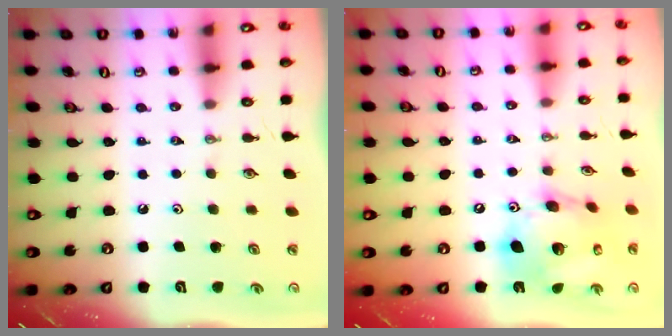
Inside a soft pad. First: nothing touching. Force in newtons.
{"total": 17.9, "press": 17.7, "slide": 2.1}